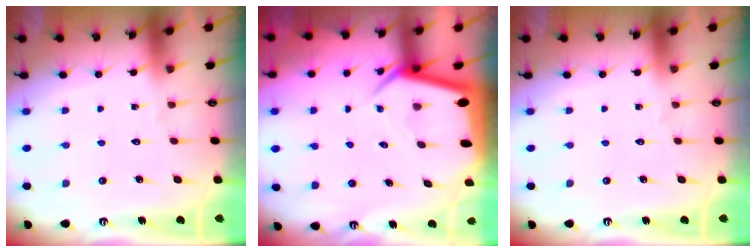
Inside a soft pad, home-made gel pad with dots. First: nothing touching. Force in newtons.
{"total": 4.0, "press": 3.9, "slide": 0.4}
{"total": 0.0}